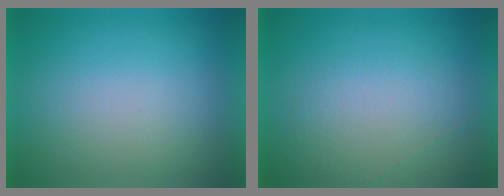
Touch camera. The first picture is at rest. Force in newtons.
{"total": 1.0}